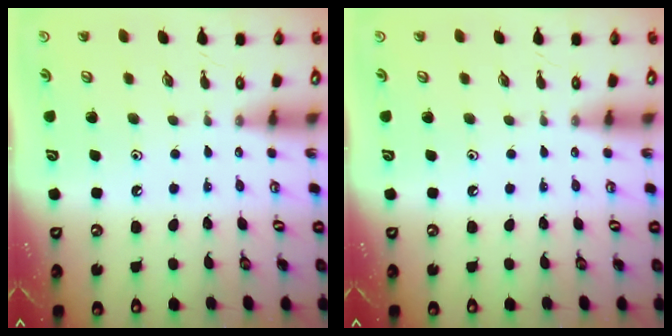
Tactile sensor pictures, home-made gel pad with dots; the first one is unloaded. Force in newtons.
{"total": 0.0}